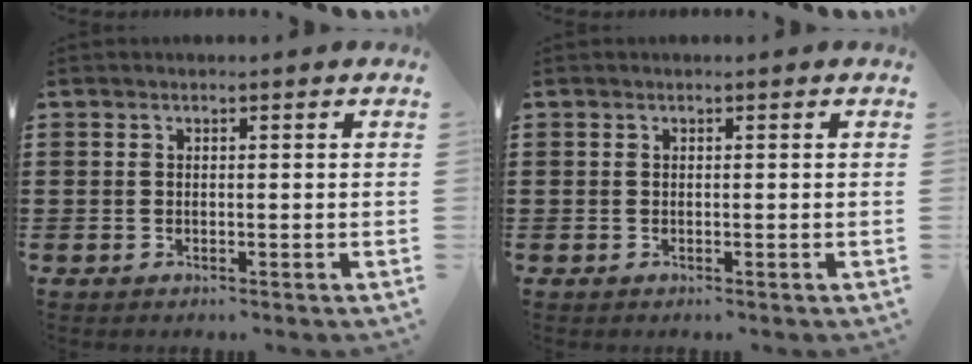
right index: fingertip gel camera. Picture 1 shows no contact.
{"total": 0.0}